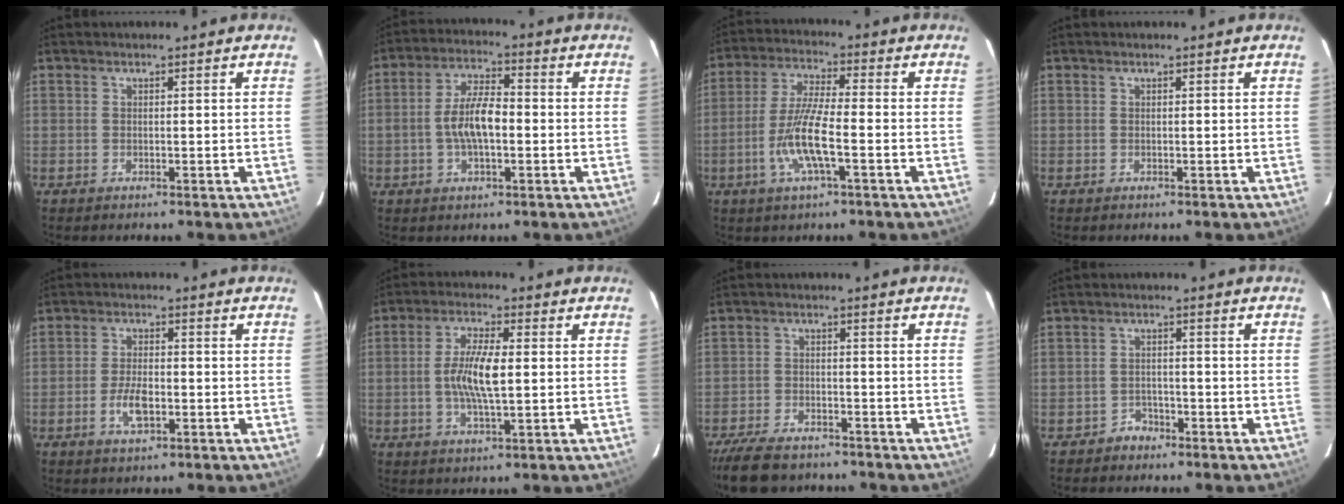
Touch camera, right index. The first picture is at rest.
{"total": 8.2, "force": [-1.2, 3.3, 7.4], "torque": [-0.143, 0.011, -0.021]}
{"total": 9.9, "force": [-3.3, 1.5, 9.3], "torque": [-0.191, -0.005, -0.063]}
{"total": 0.0}
{"total": 5.5, "force": [-2.0, 2.5, 4.4], "torque": [-0.092, -0.003, -0.033]}
{"total": 8.4, "force": [-0.1, 2.3, 8.1], "torque": [-0.159, 0.002, -0.004]}
{"total": 11.2, "force": [-9.2, 4.4, 4.7], "torque": [-0.121, -0.016, -0.154]}
{"total": 2.9, "force": [-2.2, 1.9, 0.0], "torque": [-0.003, 0.011, -0.034]}